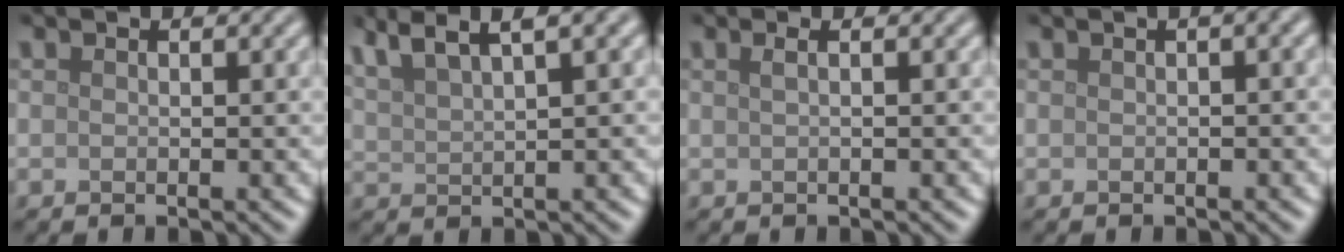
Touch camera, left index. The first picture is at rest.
{"total": 6.0, "force": [4.4, 1.2, 3.9], "torque": [-0.067, 0.023, 0.080]}
{"total": 1.6, "force": [0.6, 0.8, 1.3], "torque": [-0.010, 0.000, -0.005]}
{"total": 2.3, "force": [0.7, 0.7, 2.1], "torque": [-0.021, 0.010, 0.008]}